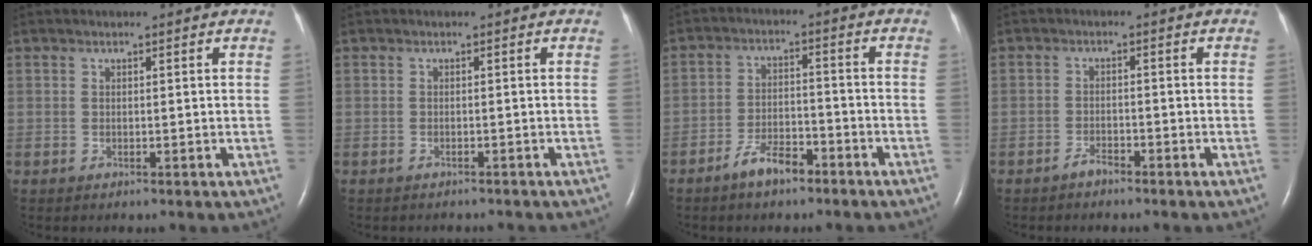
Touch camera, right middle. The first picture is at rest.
{"total": 2.8, "force": [-2.6, 0.7, 0.7], "torque": [-0.015, -0.004, -0.029]}
{"total": 5.5, "force": [-4.1, 2.0, 3.2], "torque": [-0.064, 0.003, -0.072]}
{"total": 1.8, "force": [-1.6, 0.5, 0.6], "torque": [-0.013, 0.000, -0.026]}